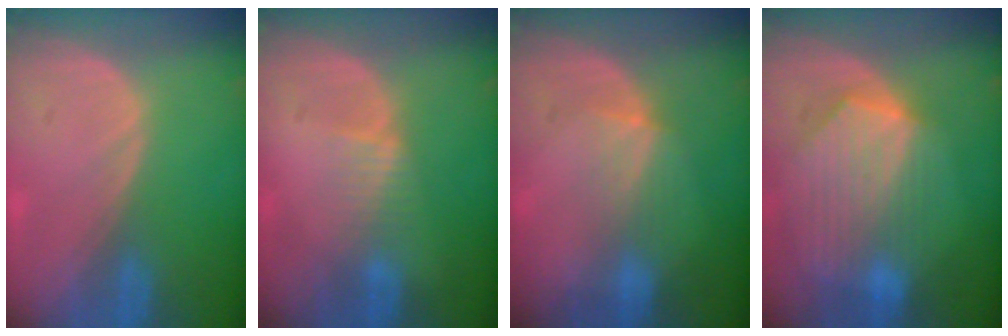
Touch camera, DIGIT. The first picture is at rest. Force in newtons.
{"total": 2.4, "press": 2.4, "slide": 0.2}
{"total": 3.4, "press": 3.2, "slide": 1.1}
{"total": 9.8, "press": 8.7, "slide": 4.5}